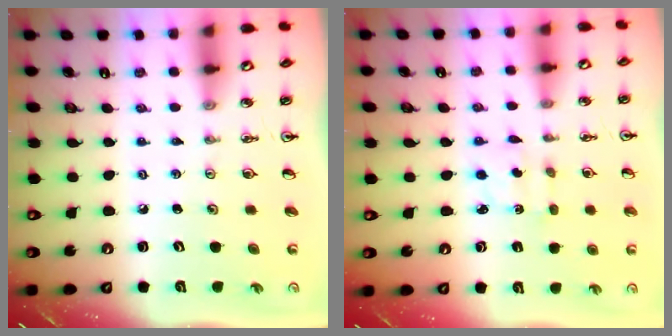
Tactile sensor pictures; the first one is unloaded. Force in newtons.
{"total": 2.4, "press": 2.4, "slide": 0.6}